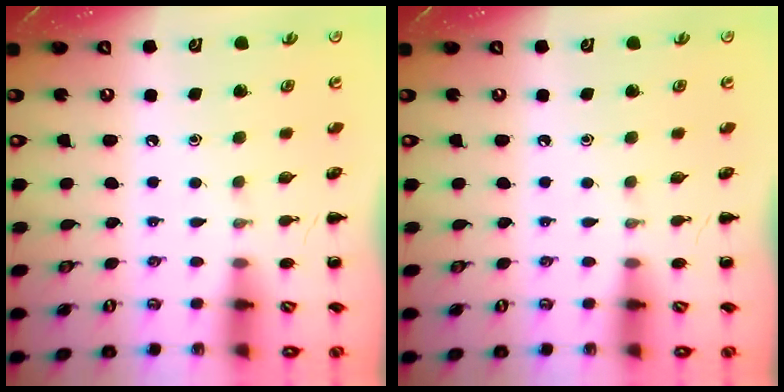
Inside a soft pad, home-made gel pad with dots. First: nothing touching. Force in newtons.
{"total": 0.0}